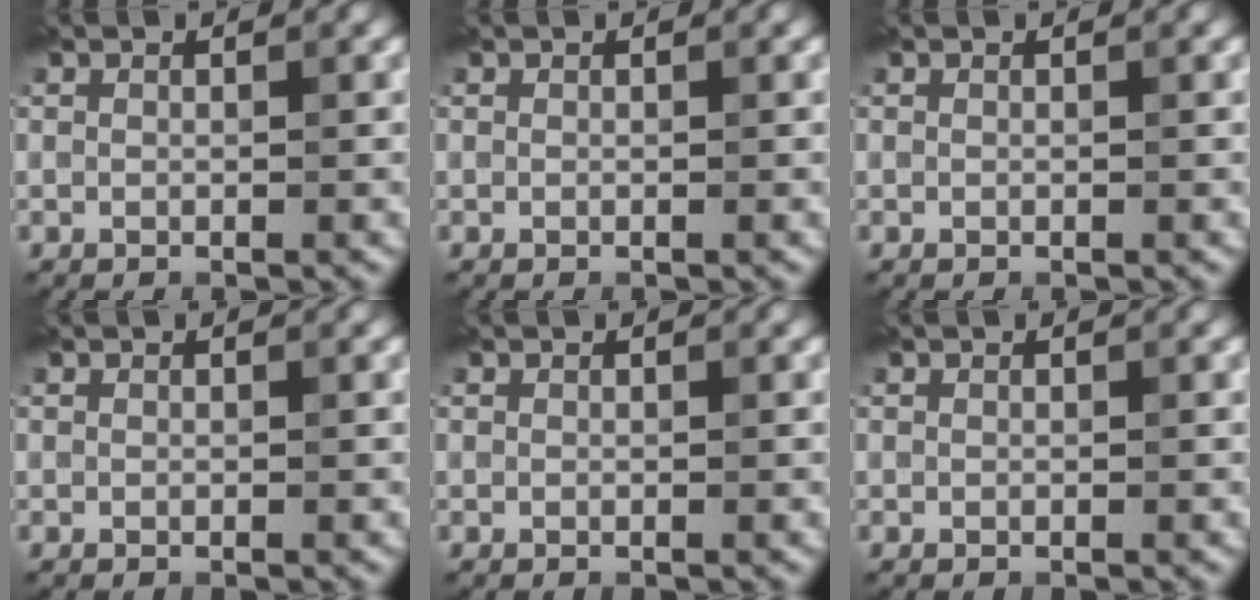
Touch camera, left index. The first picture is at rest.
{"total": 0.0}
{"total": 0.0}
{"total": 0.0}
{"total": 0.0}
{"total": 0.0}